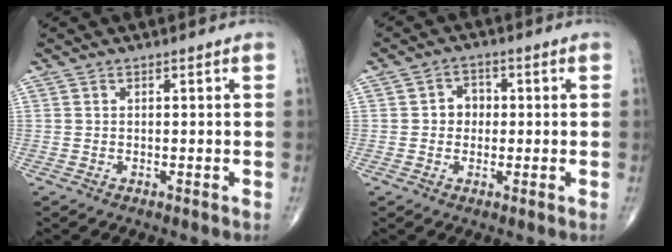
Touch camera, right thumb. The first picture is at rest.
{"total": 3.6, "force": [0.0, 3.2, 1.8], "torque": [-0.002, 0.010, -0.008]}